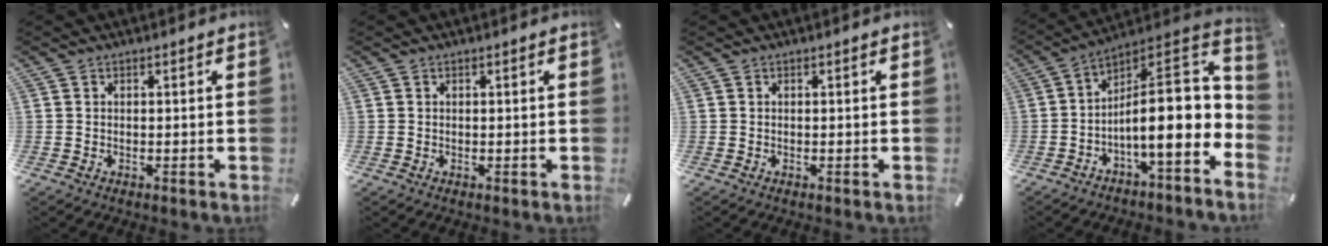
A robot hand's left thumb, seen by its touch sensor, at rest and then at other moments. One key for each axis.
{"total": 0.0}
{"total": 0.0}
{"total": 17.7, "fx": -2.4, "fy": 6.5, "fz": 16.3, "tx": -0.250, "ty": -0.028, "tz": -0.039}